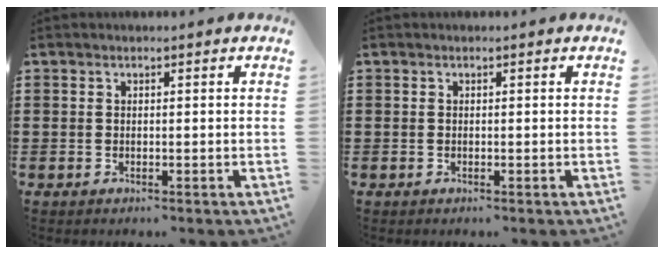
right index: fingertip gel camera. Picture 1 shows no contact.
{"total": 0.0}